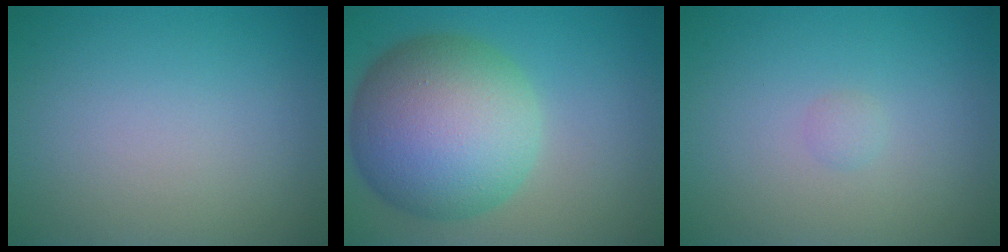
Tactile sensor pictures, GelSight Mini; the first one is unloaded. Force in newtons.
{"total": 12.5, "press": 12.4, "slide": 0.4}
{"total": 0.6, "press": 0.6, "slide": 0.0}